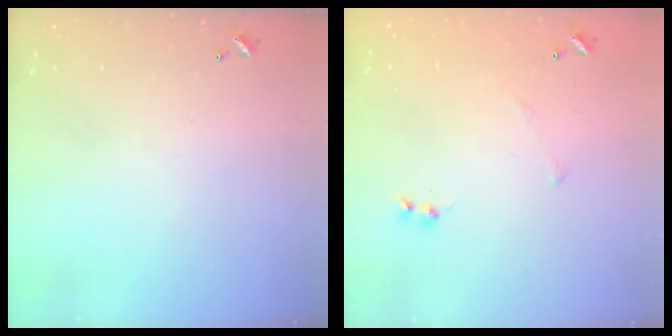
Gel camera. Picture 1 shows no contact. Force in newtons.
{"total": 5.0, "press": 4.9, "slide": 0.9}